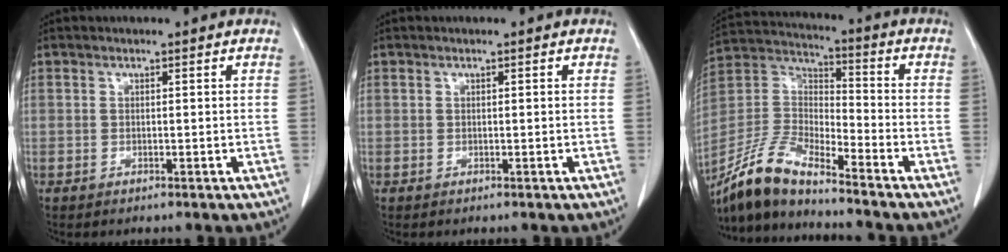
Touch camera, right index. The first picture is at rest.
{"total": 0.0}
{"total": 12.1, "force": [-10.7, 1.3, 5.4], "torque": [-0.123, 0.008, -0.212]}